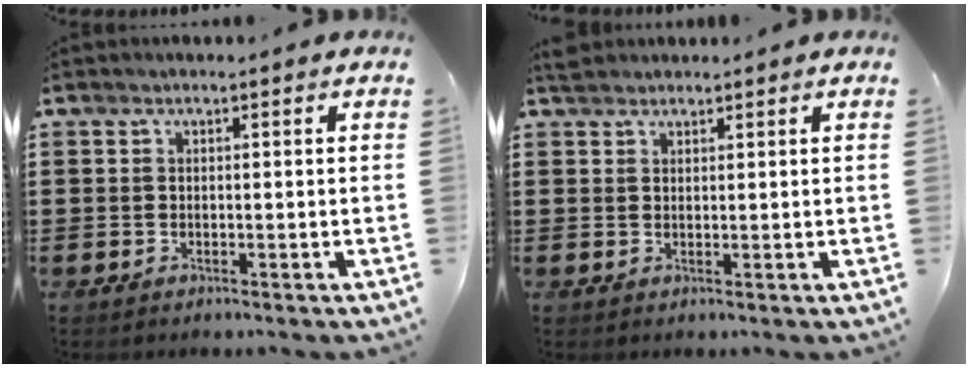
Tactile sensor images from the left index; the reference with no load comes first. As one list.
[{"total": 1.8, "force": [1.7, 0.6, 0.4], "torque": [-0.013, 0.003, 0.034]}]